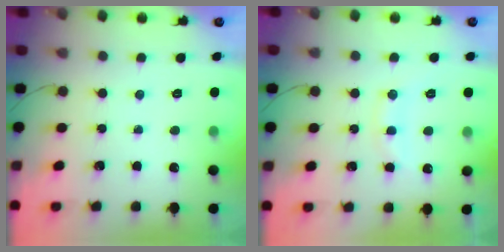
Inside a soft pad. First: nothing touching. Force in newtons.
{"total": 8.9, "press": 8.8, "slide": 1.1}